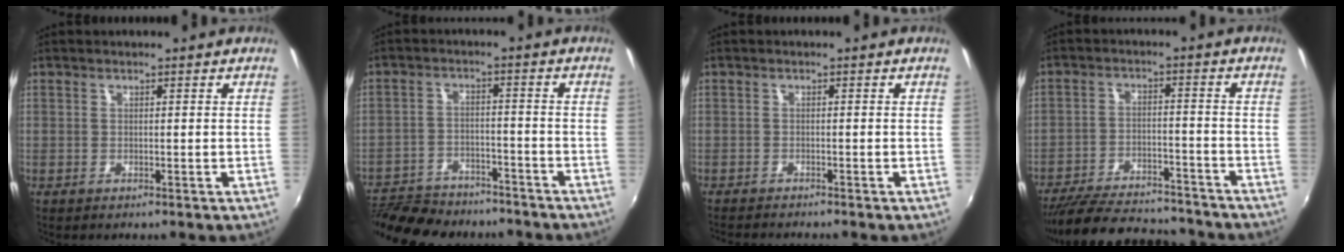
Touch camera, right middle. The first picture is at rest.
{"total": 17.9, "force": [-15.0, 6.5, 7.2], "torque": [-0.168, -0.010, -0.225]}
{"total": 3.4, "force": [-3.2, 0.0, 1.0], "torque": [-0.029, -0.017, -0.057]}
{"total": 21.0, "force": [-18.3, 5.8, 8.4], "torque": [-0.175, -0.011, -0.262]}